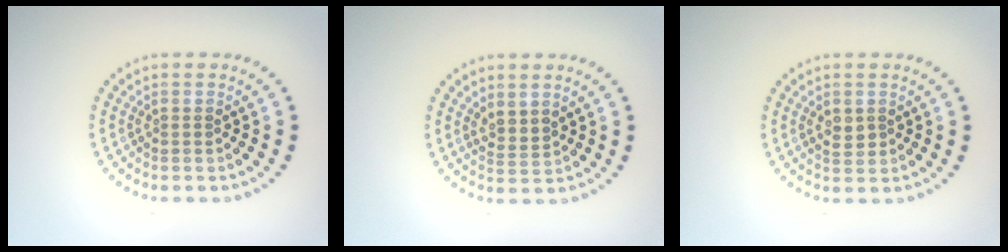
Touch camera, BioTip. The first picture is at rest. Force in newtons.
{"total": 1.8, "press": 1.3, "slide": 1.3}
{"total": 1.4, "press": 1.4, "slide": 0.3}